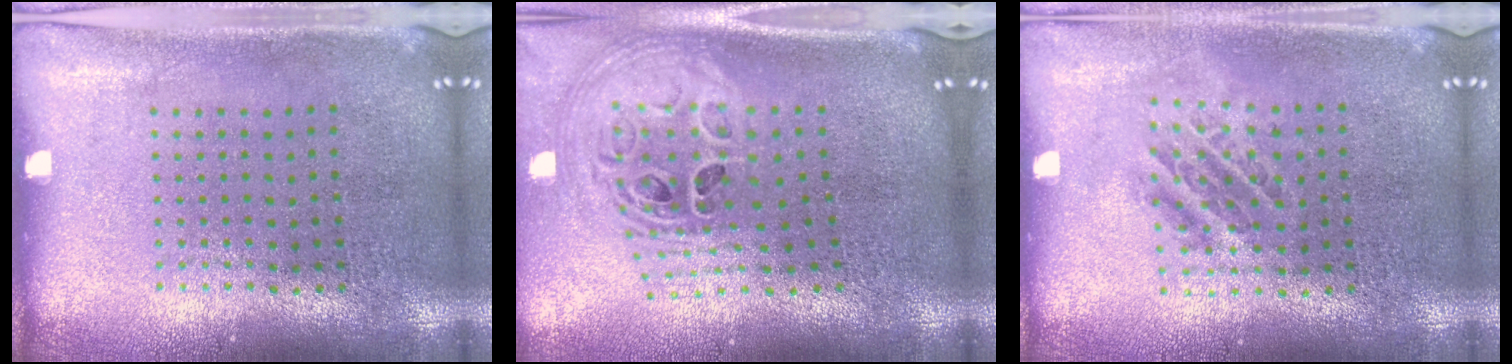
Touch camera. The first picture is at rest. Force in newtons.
{"total": 2.1, "press": 1.4, "slide": 1.5}
{"total": 1.2, "press": 1.1, "slide": 0.6}